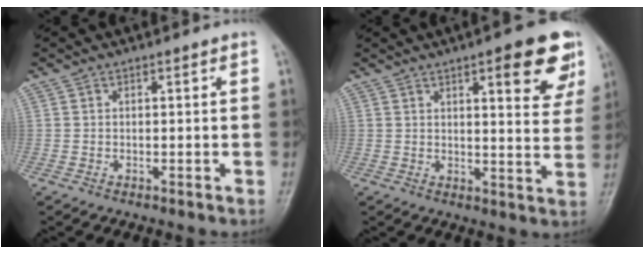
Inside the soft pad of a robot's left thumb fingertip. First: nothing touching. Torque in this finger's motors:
{"motor_torque": [0.29, 0.32, 0.11, -0.41, 0.02]}